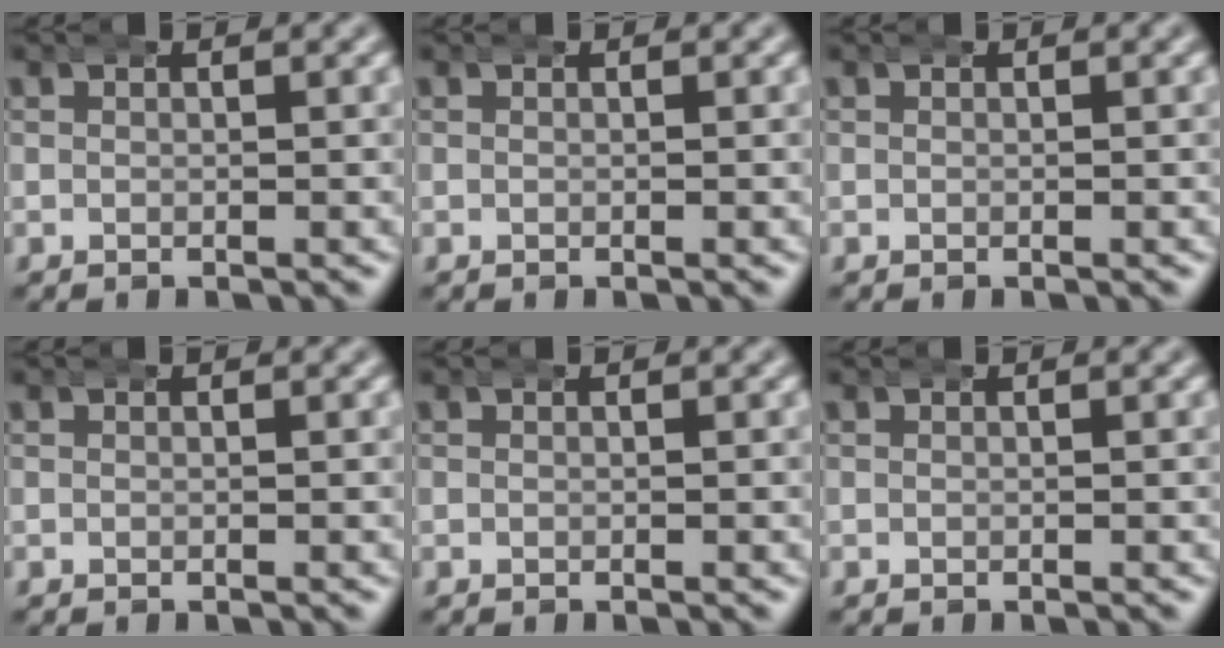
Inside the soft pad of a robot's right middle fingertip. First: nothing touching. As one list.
[{"total": 0.0}, {"total": 0.0}, {"total": 0.0}, {"total": 0.0}, {"total": 0.0}]